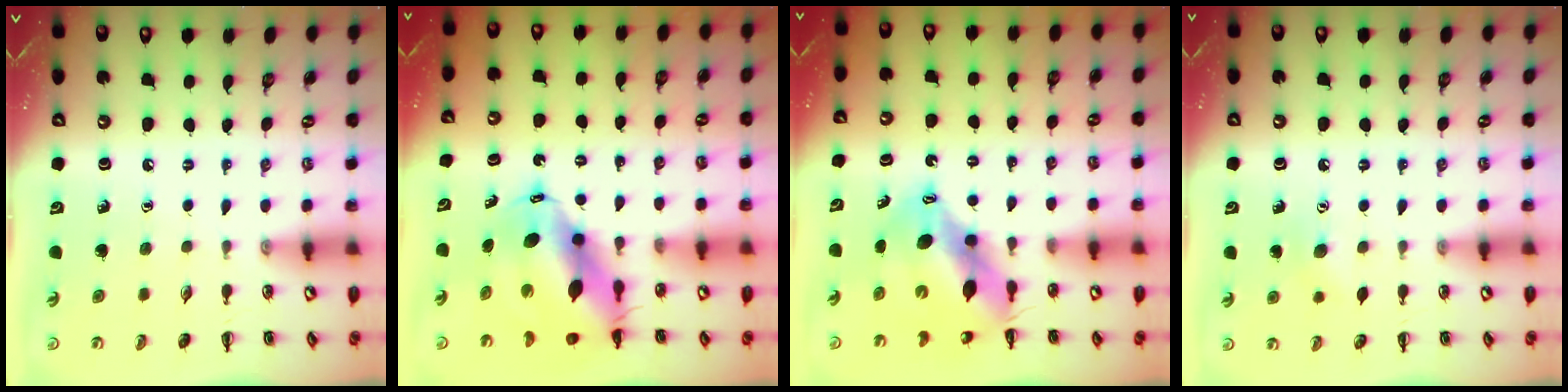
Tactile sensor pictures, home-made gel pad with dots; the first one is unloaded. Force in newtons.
{"total": 11.5, "press": 11.1, "slide": 3.0}
{"total": 12.2, "press": 11.8, "slide": 3.0}
{"total": 5.4, "press": 5.2, "slide": 1.2}